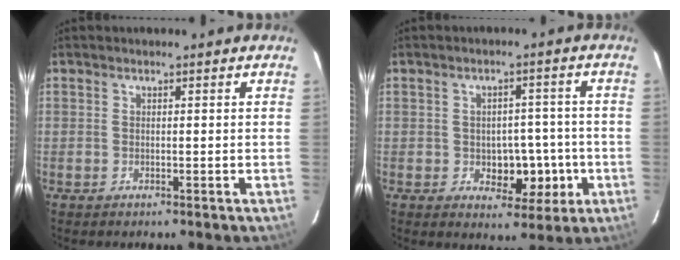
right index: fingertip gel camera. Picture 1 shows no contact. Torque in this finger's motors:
{"motor_torque": [0.18, -0.19, 0.16, 0.04]}